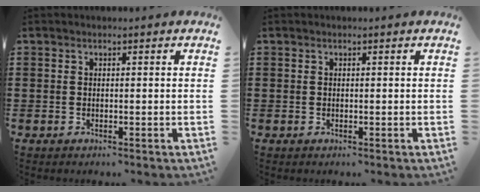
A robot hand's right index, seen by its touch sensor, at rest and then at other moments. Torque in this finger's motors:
{"motor_torque": [0.82, 1.32, 0.00, 0.00]}